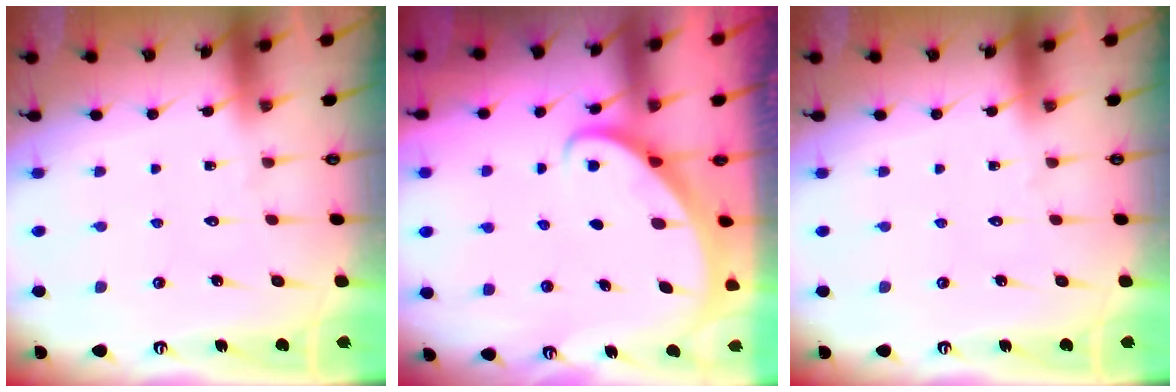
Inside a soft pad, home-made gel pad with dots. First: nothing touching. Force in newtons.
{"total": 2.4, "press": 2.3, "slide": 0.3}
{"total": 0.0}